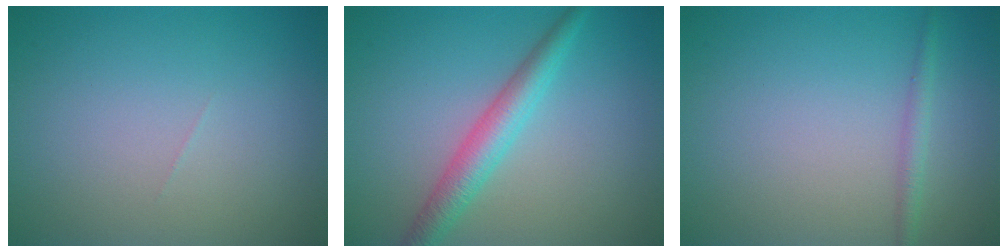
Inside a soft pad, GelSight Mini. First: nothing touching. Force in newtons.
{"total": 3.6, "press": 3.6, "slide": 0.0}
{"total": 1.3, "press": 1.3, "slide": 0.0}